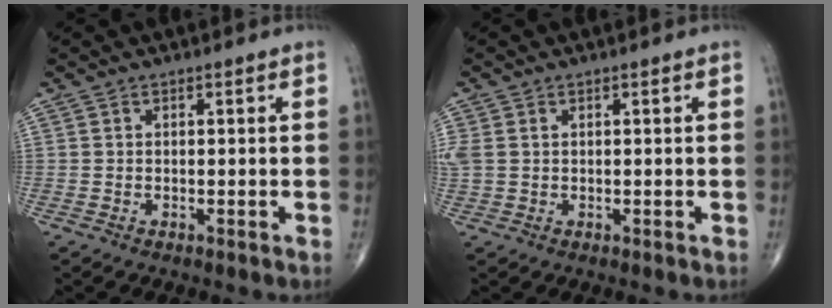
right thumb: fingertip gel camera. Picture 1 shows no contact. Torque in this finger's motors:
{"motor_torque": [-0.27, -0.26, 0.45, 0.29, 0.00]}